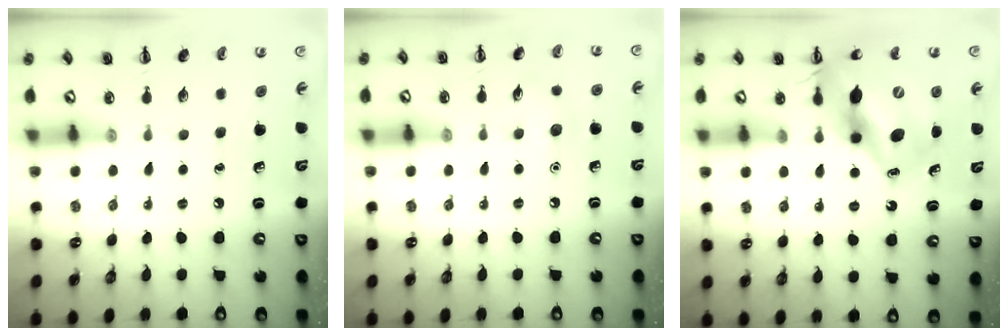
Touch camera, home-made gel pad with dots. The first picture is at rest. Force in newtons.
{"total": 6.0, "press": 5.8, "slide": 1.6}
{"total": 15.0, "press": 14.3, "slide": 4.3}